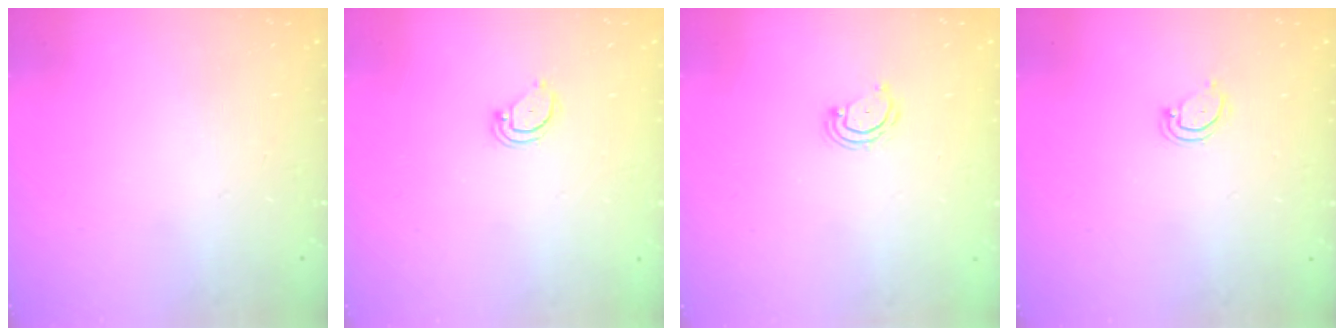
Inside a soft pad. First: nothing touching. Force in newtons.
{"total": 2.6, "press": 2.6, "slide": 0.2}
{"total": 4.1, "press": 4.1, "slide": 0.6}
{"total": 3.7, "press": 3.7, "slide": 0.4}